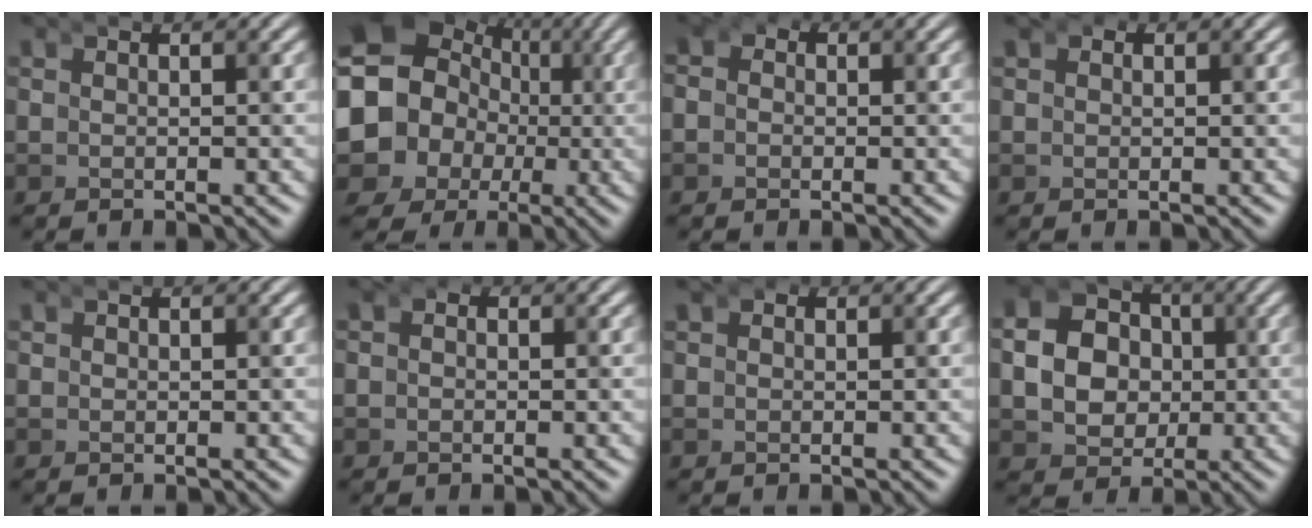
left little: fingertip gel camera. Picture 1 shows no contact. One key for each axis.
{"total": 18.1, "fx": 0.0, "fy": 15.9, "fz": 8.7, "tx": -0.214, "ty": -0.053, "tz": -0.007}
{"total": 3.0, "fx": -0.3, "fy": 2.9, "fz": 0.8, "tx": -0.038, "ty": -0.001, "tz": -0.021}
{"total": 0.6, "fx": 0.6, "fy": 0.1, "fz": 0.2, "tx": -0.007, "ty": 0.003, "tz": 0.009}
{"total": 0.5, "fx": 0.1, "fy": 0.5, "fz": 0.2, "tx": -0.012, "ty": -0.005, "tz": 0.005}
{"total": 1.4, "fx": 0.0, "fy": 1.3, "fz": 0.6, "tx": -0.026, "ty": -0.006, "tz": -0.003}
{"total": 0.7, "fx": 0.5, "fy": 0.4, "fz": 0.3, "tx": -0.011, "ty": 0.002, "tz": 0.008}
{"total": 10.0, "fx": 0.5, "fy": 9.1, "fz": 4.3, "tx": -0.101, "ty": -0.009, "tz": -0.009}